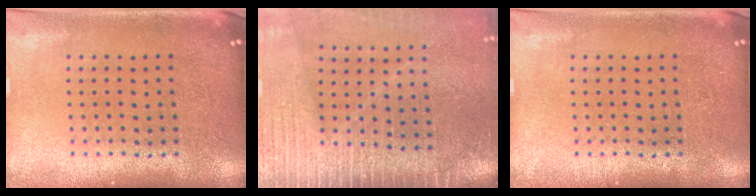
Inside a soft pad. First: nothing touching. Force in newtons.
{"total": 3.8, "press": 3.3, "slide": 1.9}
{"total": 0.0}